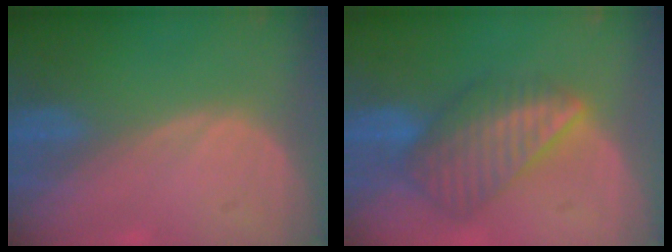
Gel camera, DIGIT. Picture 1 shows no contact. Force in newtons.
{"total": 8.5, "press": 7.5, "slide": 3.9}